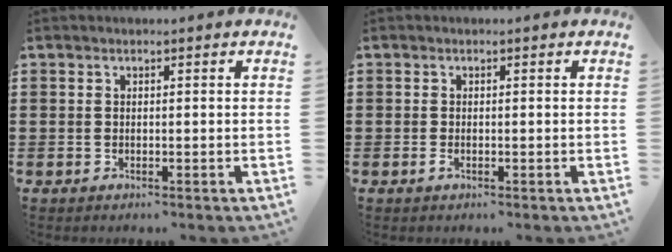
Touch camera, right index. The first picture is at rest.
{"total": 0.8, "force": [-0.4, 0.2, 0.6], "torque": [-0.021, -0.009, -0.009]}